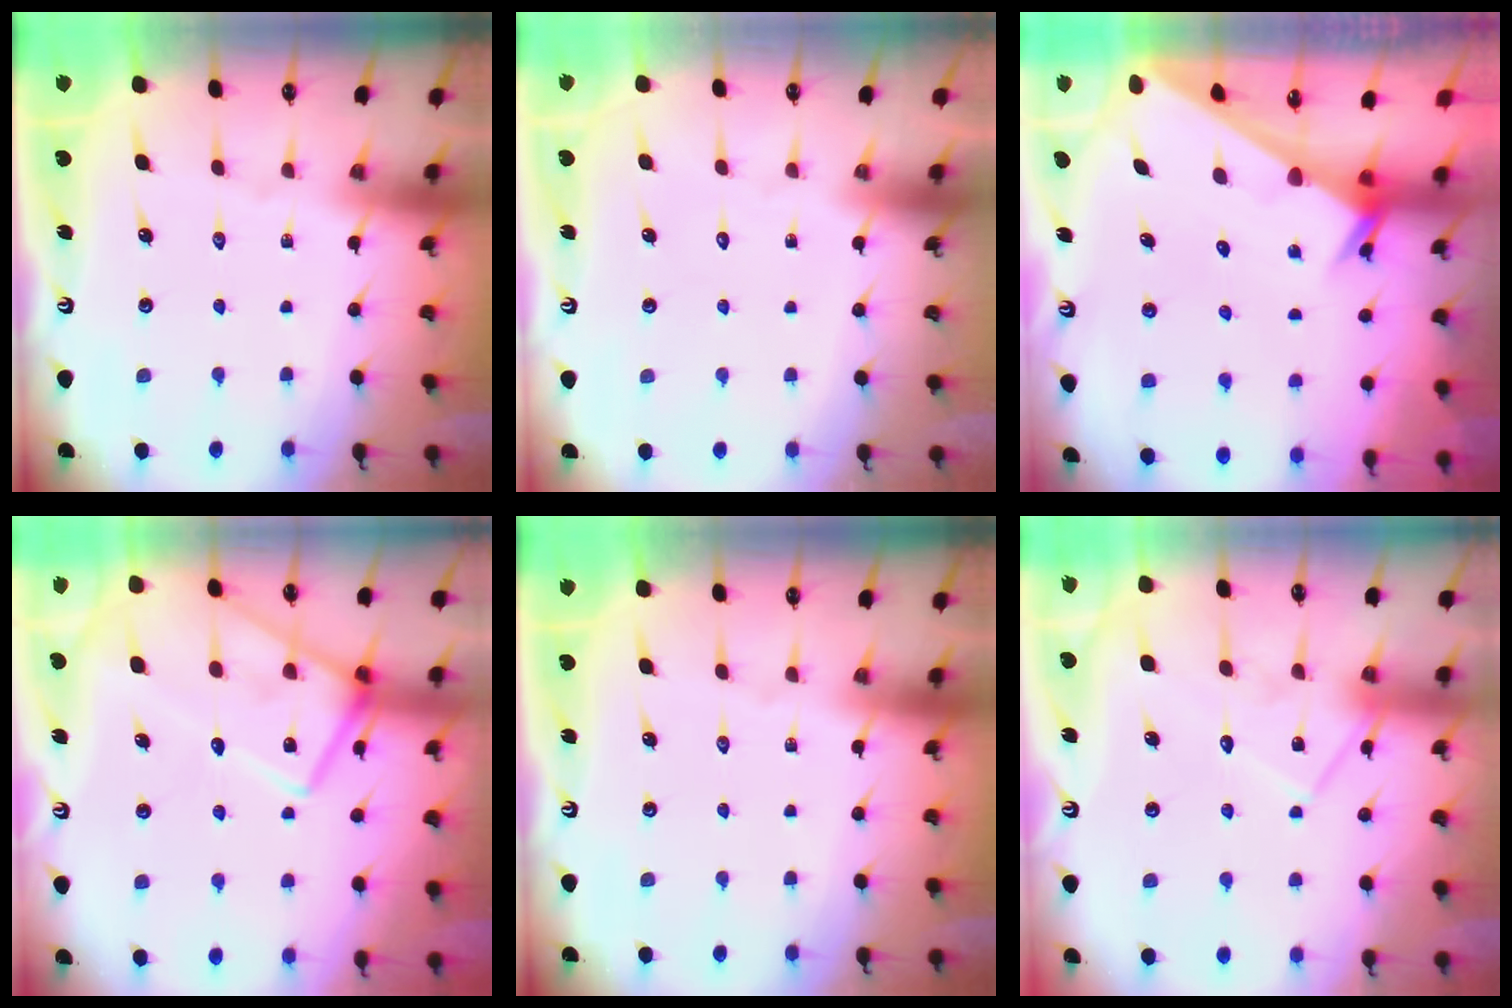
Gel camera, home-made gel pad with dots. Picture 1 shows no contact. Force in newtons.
{"total": 1.7, "press": 1.7, "slide": 0.1}
{"total": 2.0, "press": 2.0, "slide": 0.1}
{"total": 16.8, "press": 16.7, "slide": 1.2}
{"total": 0.0}
{"total": 12.7, "press": 12.7, "slide": 0.9}